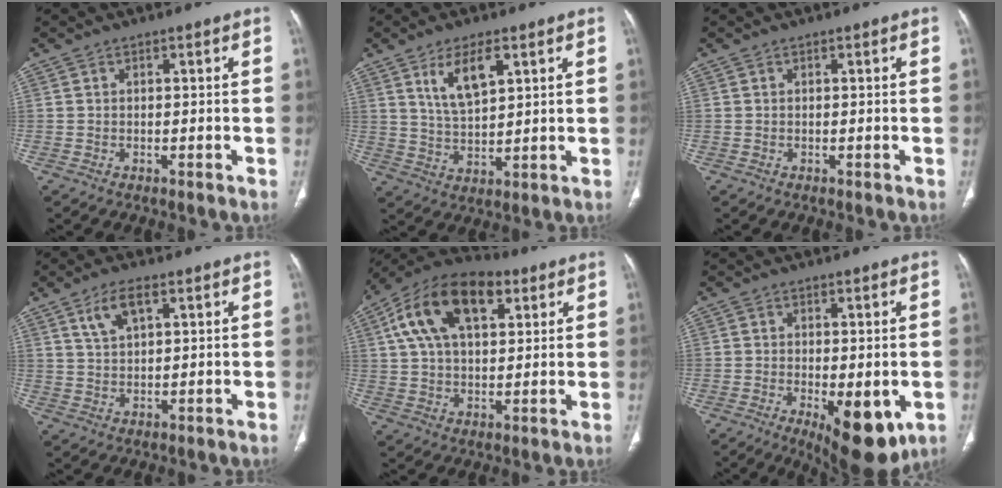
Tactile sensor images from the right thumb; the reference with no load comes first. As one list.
[{"total": 8.3, "force": [4.1, 3.3, 6.4], "torque": [-0.112, -0.022, 0.085]}, {"total": 0.0}, {"total": 5.6, "force": [2.9, 2.4, 4.1], "torque": [-0.077, -0.005, 0.061]}, {"total": 18.4, "force": [7.2, 10.1, 13.6], "torque": [-0.227, 0.013, 0.119]}, {"total": 11.7, "force": [-4.0, 4.8, 9.9], "torque": [-0.129, -0.014, -0.047]}]